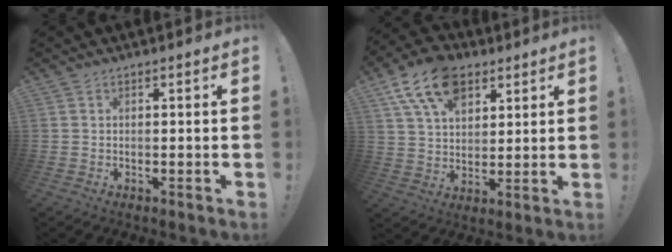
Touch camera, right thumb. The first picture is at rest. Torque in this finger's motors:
{"motor_torque": [1.19, 1.29, 1.20, 0.64, 0.13]}